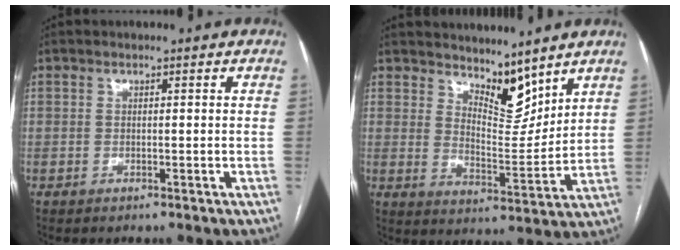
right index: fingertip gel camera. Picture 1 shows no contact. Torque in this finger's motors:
{"motor_torque": [-0.06, 0.43, 0.11, 0.01]}